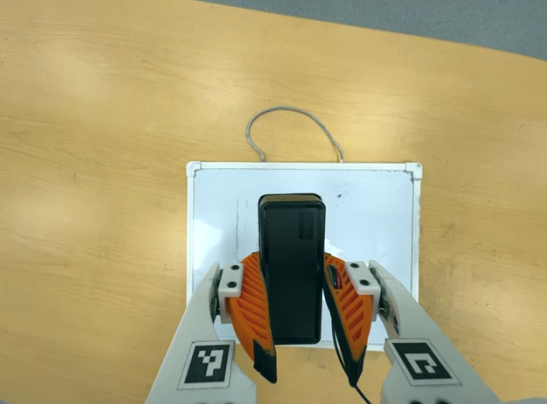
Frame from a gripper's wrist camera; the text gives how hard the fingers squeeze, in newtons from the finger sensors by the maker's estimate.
{"total": 7.4, "left": 6.6, "right": 8.2}